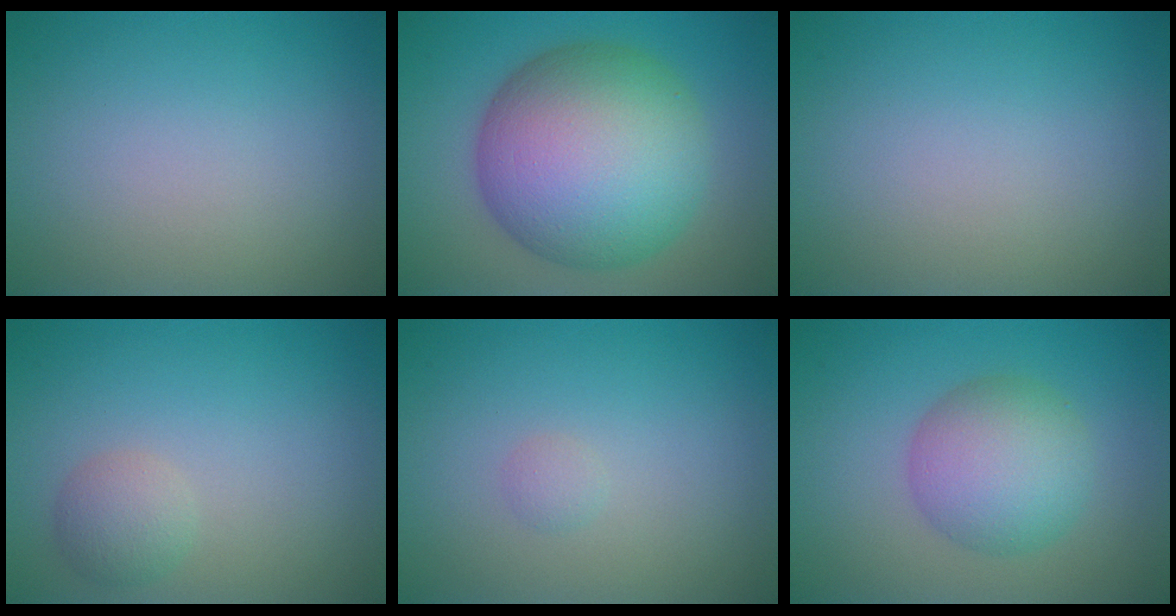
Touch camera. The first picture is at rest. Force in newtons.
{"total": 15.0, "press": 15.0, "slide": 0.3}
{"total": 0.0}
{"total": 2.0, "press": 2.0, "slide": 0.1}
{"total": 0.7, "press": 0.7, "slide": 0.1}
{"total": 5.7, "press": 5.7, "slide": 0.2}